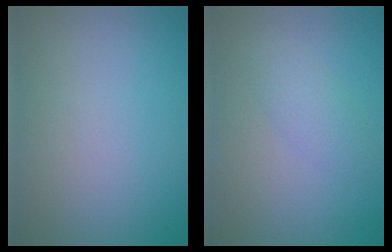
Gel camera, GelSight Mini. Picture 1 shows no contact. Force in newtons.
{"total": 1.9, "press": 1.9, "slide": 0.2}